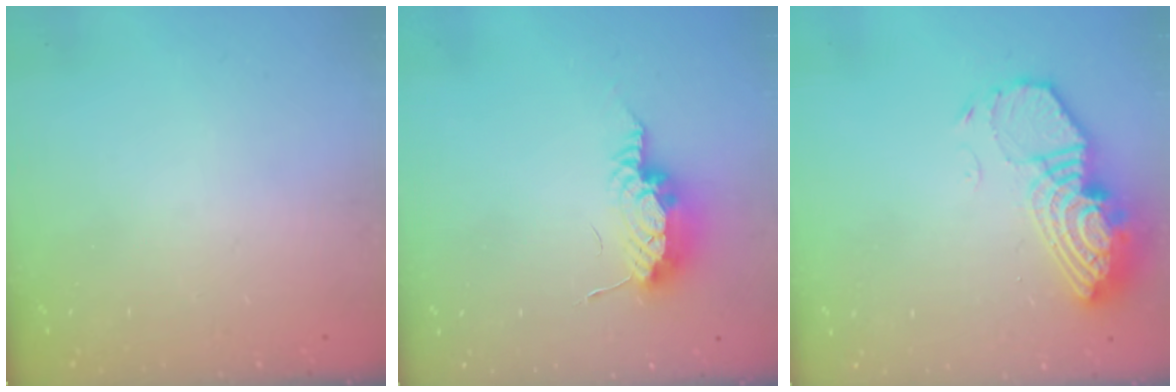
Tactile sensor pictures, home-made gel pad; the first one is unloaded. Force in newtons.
{"total": 15.0, "press": 10.7, "slide": 10.4}
{"total": 14.0, "press": 14.0, "slide": 1.0}